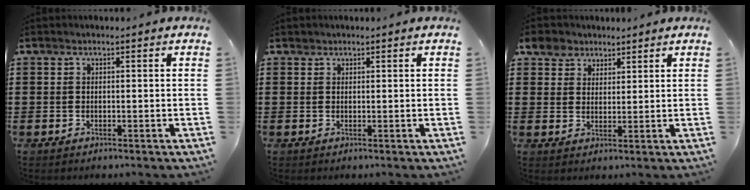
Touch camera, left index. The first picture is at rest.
{"total": 0.7, "force": [0.6, 0.4, 0.0], "torque": [-0.002, 0.001, 0.012]}
{"total": 4.4, "force": [3.3, 3.0, 0.3], "torque": [-0.020, 0.004, 0.059]}